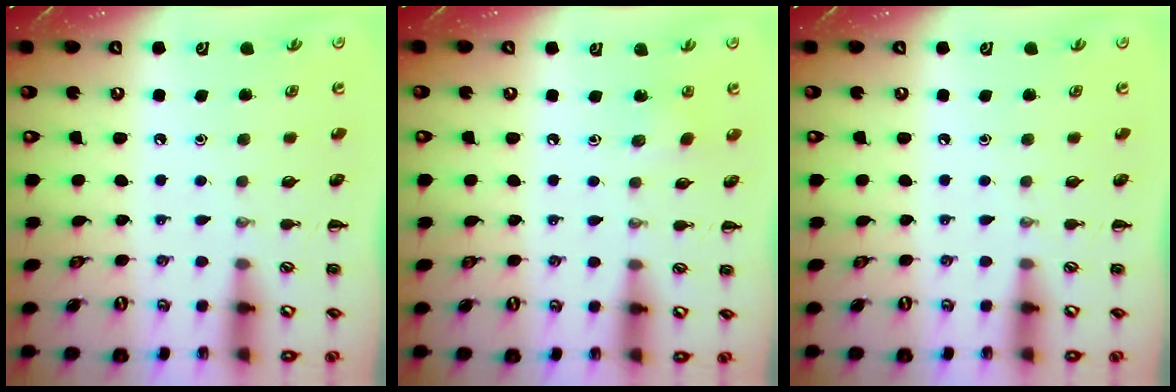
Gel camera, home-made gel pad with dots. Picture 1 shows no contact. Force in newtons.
{"total": 1.9, "press": 1.8, "slide": 0.7}
{"total": 0.0}